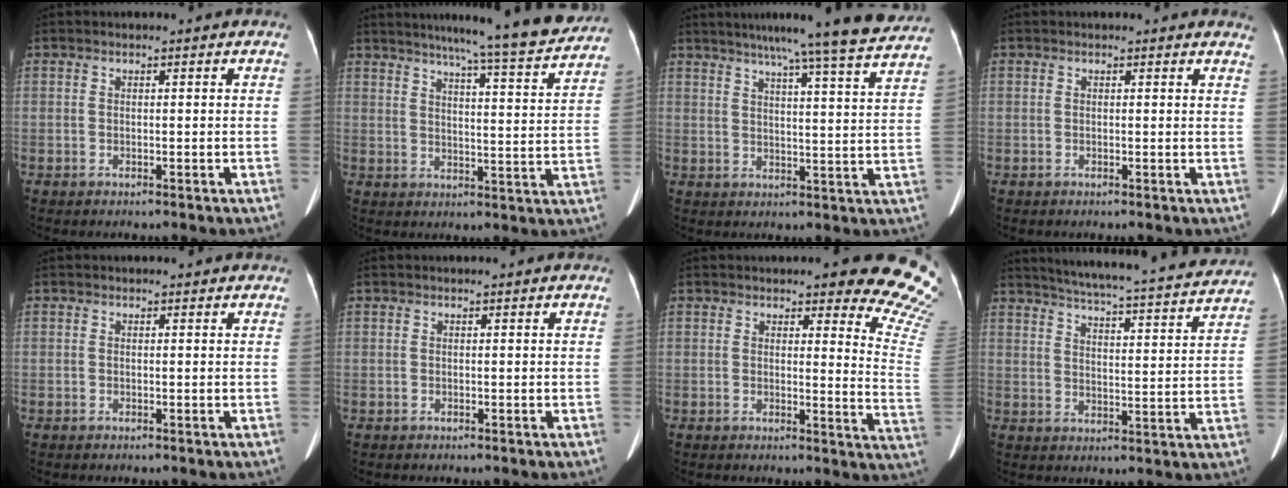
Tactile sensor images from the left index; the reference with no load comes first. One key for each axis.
{"total": 19.3, "fx": 17.1, "fy": 0.2, "fz": 8.8, "tx": -0.127, "ty": -0.032, "tz": 0.216}
{"total": 20.7, "fx": 18.5, "fy": -0.9, "fz": 9.3, "tx": -0.144, "ty": -0.032, "tz": 0.231}
{"total": 2.4, "fx": 2.3, "fy": 0.5, "fz": 0.4, "tx": -0.004, "ty": -0.009, "tz": 0.002}
{"total": 0.5, "fx": 0.3, "fy": 0.5, "fz": 0.0, "tx": 0.000, "ty": 0.006, "tz": 0.003}
{"total": 0.0}
{"total": 13.9, "fx": 12.4, "fy": 1.9, "fz": 6.1, "tx": -0.041, "ty": -0.105, "tz": 0.101}
{"total": 24.7, "fx": 22.6, "fy": 1.8, "fz": 9.6, "tx": -0.153, "ty": -0.029, "tz": 0.287}